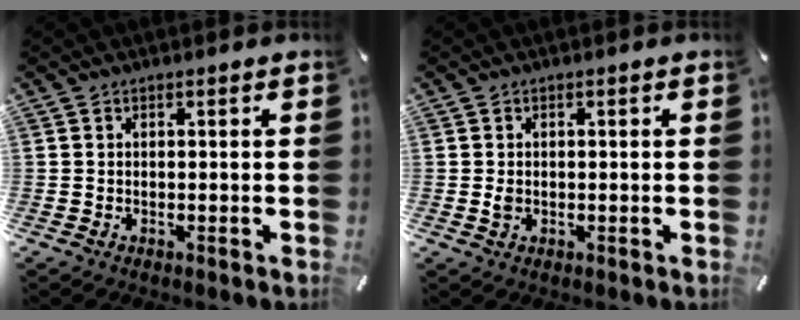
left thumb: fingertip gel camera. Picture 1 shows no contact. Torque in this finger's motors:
{"motor_torque": [0.36, 0.59, 0.35, -0.09, -0.04]}